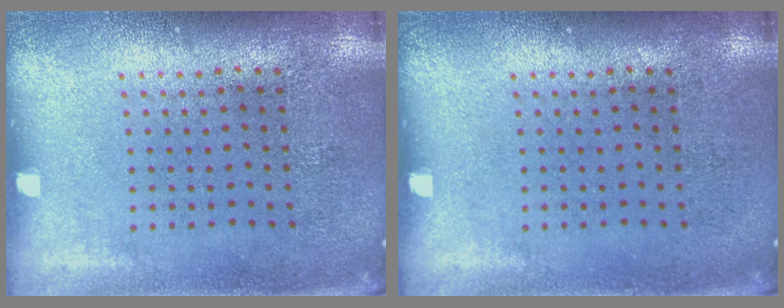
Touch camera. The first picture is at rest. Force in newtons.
{"total": 0.0}